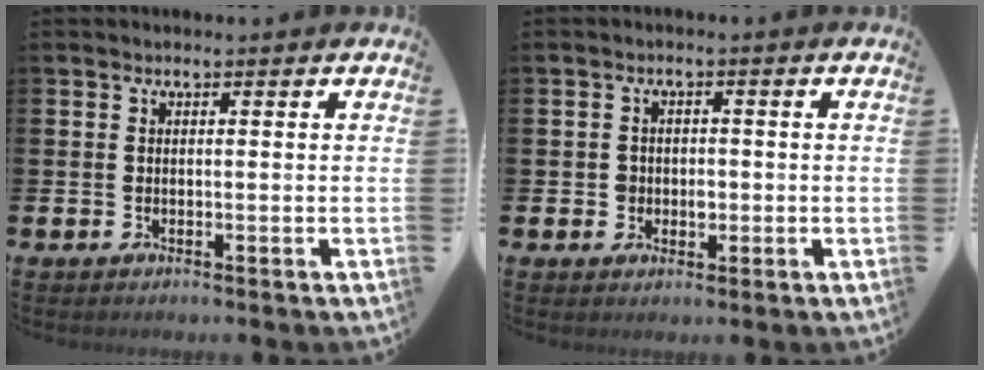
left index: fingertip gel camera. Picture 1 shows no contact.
{"total": 2.0, "force": [-0.3, 1.9, 0.7], "torque": [-0.006, 0.004, -0.013]}